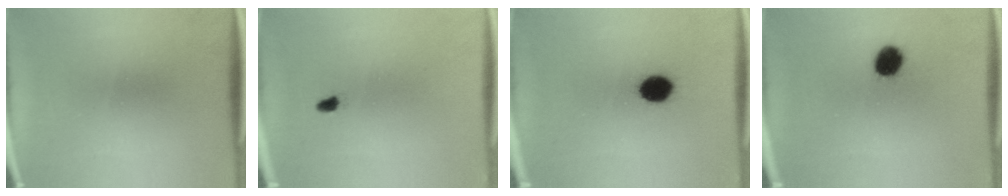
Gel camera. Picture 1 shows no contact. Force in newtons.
{"total": 1.3}
{"total": 8.1}
{"total": 7.1}